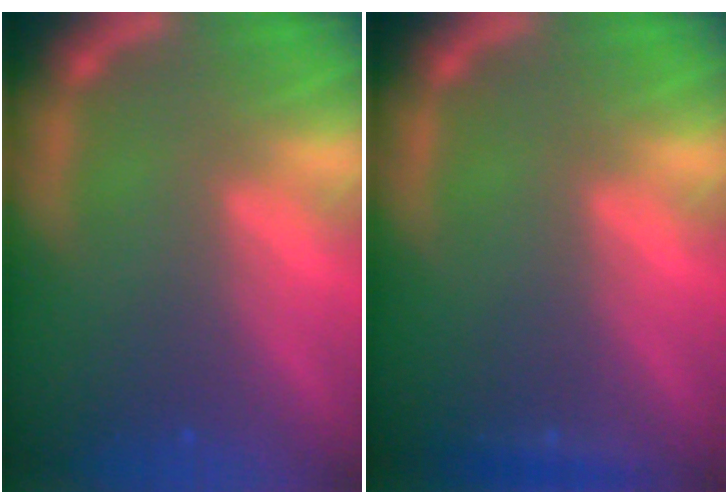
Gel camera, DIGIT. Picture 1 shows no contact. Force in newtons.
{"total": 0.9}